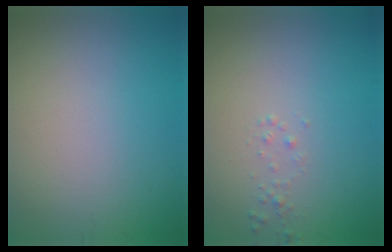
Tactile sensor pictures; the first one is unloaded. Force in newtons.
{"total": 0.7, "press": 0.6, "slide": 0.1}